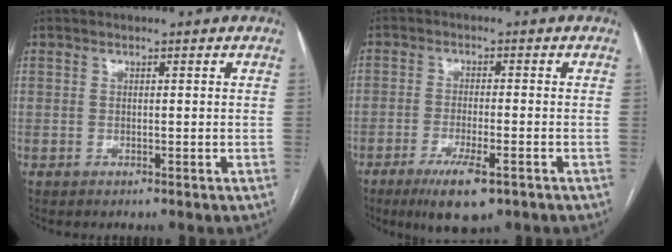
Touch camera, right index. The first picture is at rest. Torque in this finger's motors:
{"motor_torque": [1.13, -0.27, 0.26, 0.08]}